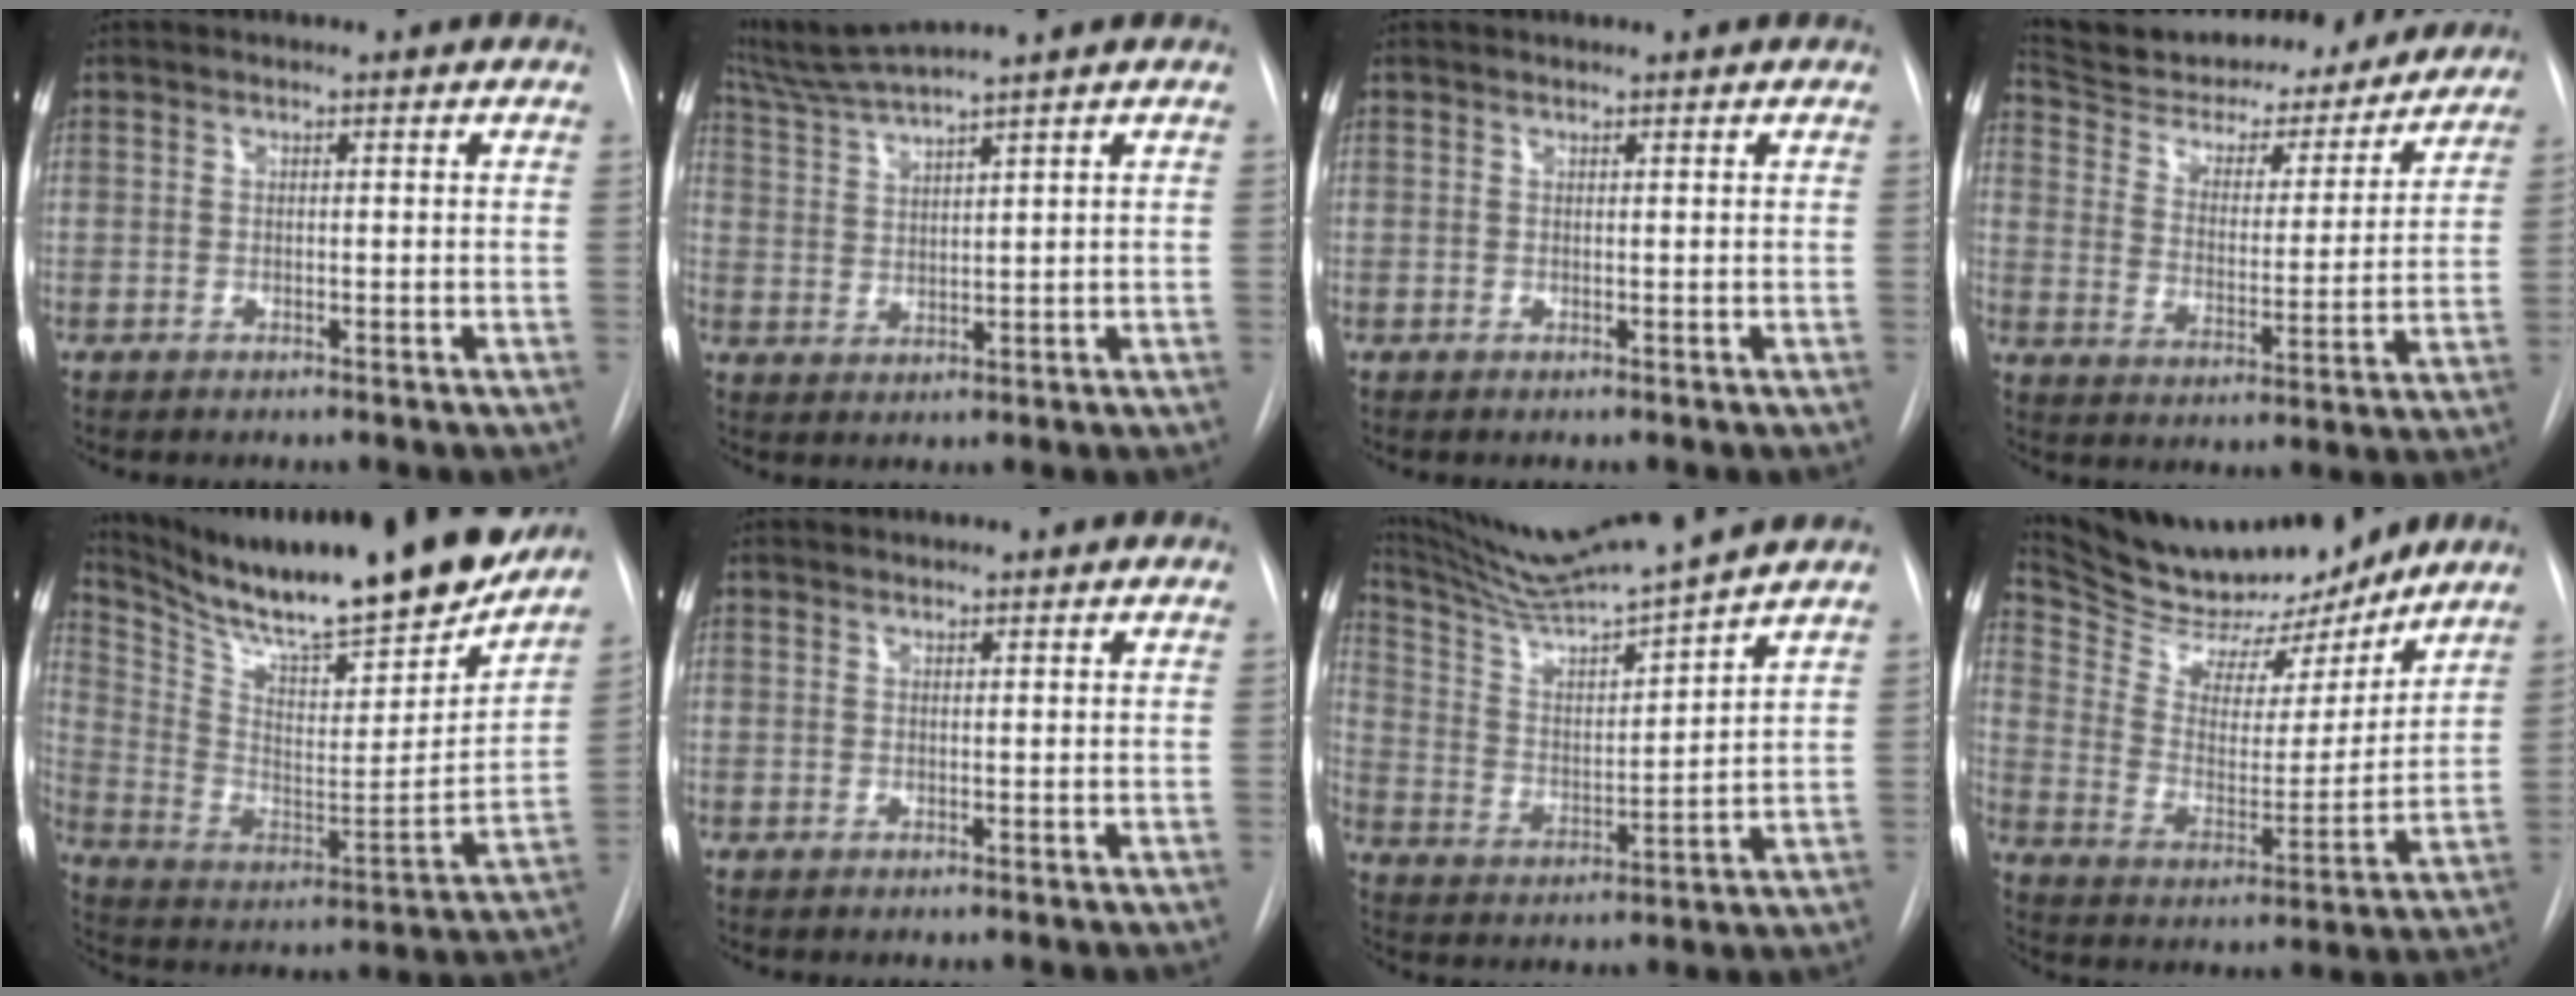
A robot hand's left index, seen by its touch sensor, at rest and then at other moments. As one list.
[{"total": 6.3, "force": [5.6, -1.9, 2.3], "torque": [-0.061, -0.001, 0.117]}, {"total": 1.1, "force": [1.0, 0.1, 0.2], "torque": [-0.005, 0.016, 0.017]}, {"total": 24.7, "force": [22.5, 6.6, 7.7], "torque": [-0.128, -0.007, 0.316]}, {"total": 27.4, "force": [23.6, 3.5, 13.6], "torque": [-0.237, -0.060, 0.351]}, {"total": 1.1, "force": [1.1, 0.1, 0.1], "torque": [-0.004, 0.017, 0.023]}, {"total": 14.1, "force": [12.9, -1.8, 5.4], "torque": [-0.107, -0.004, 0.234]}, {"total": 19.4, "force": [17.9, 5.0, 5.8], "torque": [-0.099, -0.015, 0.285]}]